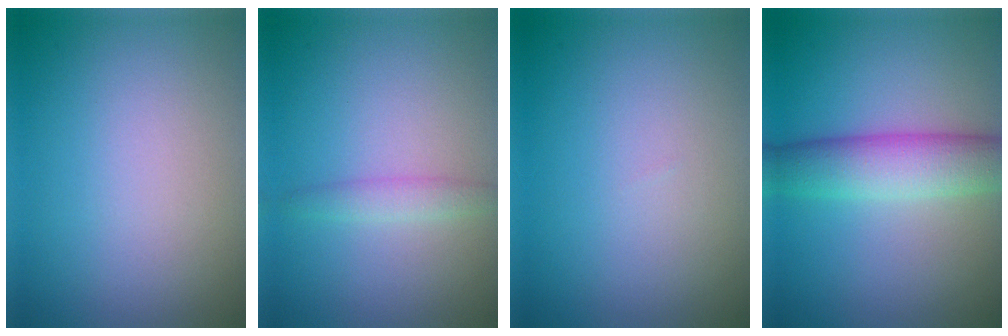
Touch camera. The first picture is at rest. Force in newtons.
{"total": 1.4, "press": 1.4, "slide": 0.1}
{"total": 0.0}
{"total": 5.3, "press": 5.3, "slide": 0.2}